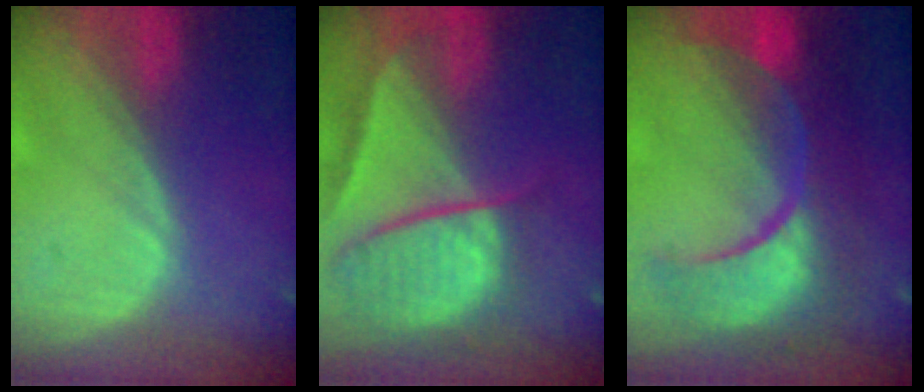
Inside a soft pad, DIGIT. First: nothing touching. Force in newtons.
{"total": 10.3, "press": 8.7, "slide": 5.5}
{"total": 12.1, "press": 12.0, "slide": 1.5}